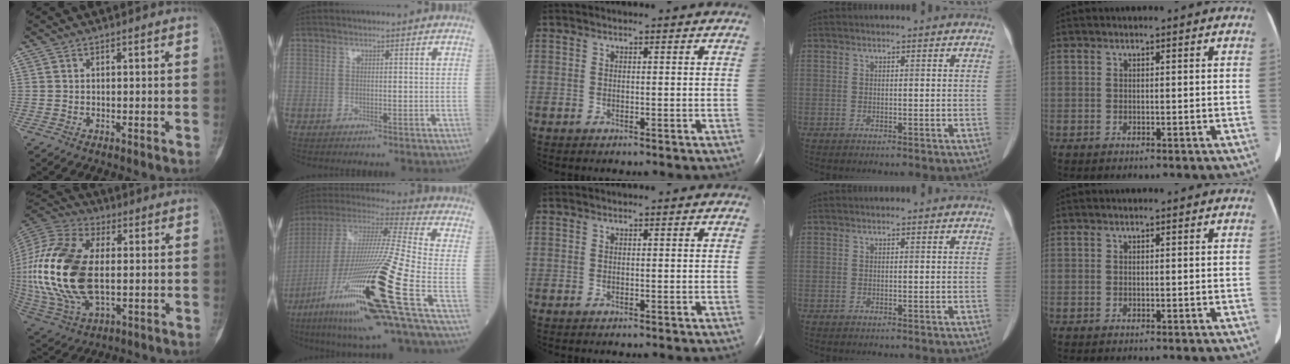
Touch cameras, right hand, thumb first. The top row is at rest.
{"thumb": {"total": 25.1, "force": [-0.1, 13.9, 20.9], "torque": [-0.460, -0.009, 0.003]}, "index": {"total": 29.0, "force": [-11.1, 0.9, 26.8], "torque": [-0.506, -0.062, -0.205]}}